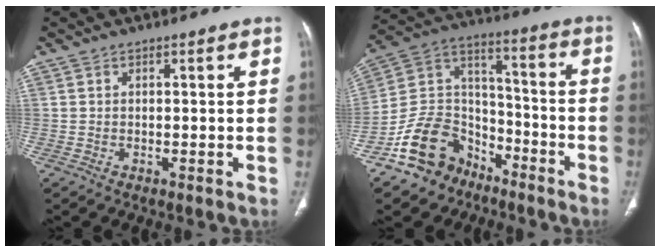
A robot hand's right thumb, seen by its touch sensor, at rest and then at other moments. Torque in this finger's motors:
{"motor_torque": [1.95, 0.29, 0.90, -1.54, 0.26]}